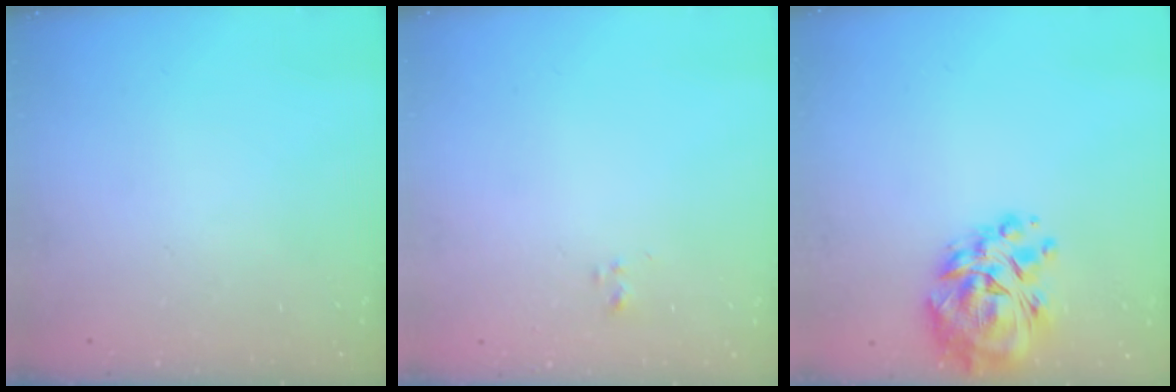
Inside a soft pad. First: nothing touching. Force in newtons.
{"total": 1.8, "press": 1.7, "slide": 0.3}
{"total": 13.2, "press": 12.4, "slide": 4.6}